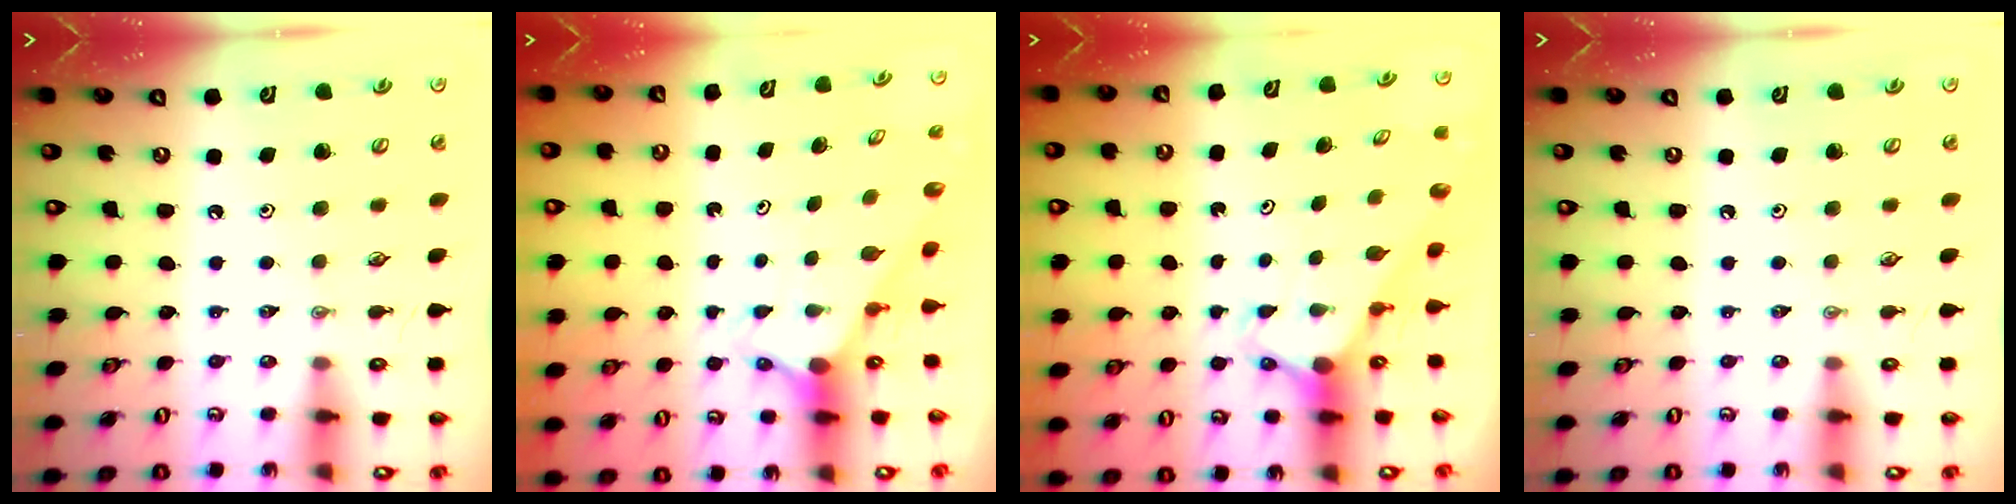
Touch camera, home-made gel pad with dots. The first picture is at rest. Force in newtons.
{"total": 2.7, "press": 2.7, "slide": 0.2}
{"total": 3.1, "press": 3.1, "slide": 0.2}
{"total": 0.0}